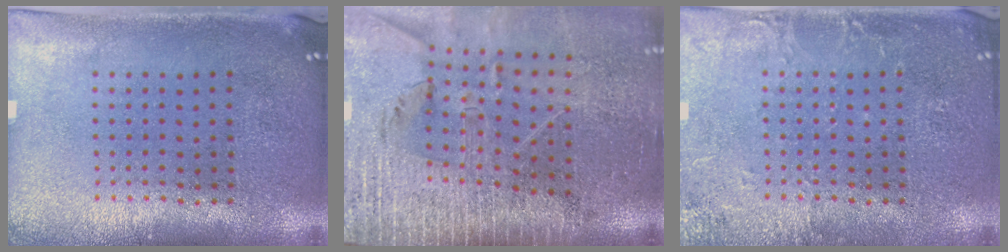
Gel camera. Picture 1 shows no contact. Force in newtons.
{"total": 3.9, "press": 3.4, "slide": 2.0}
{"total": 2.8, "press": 2.8, "slide": 0.4}